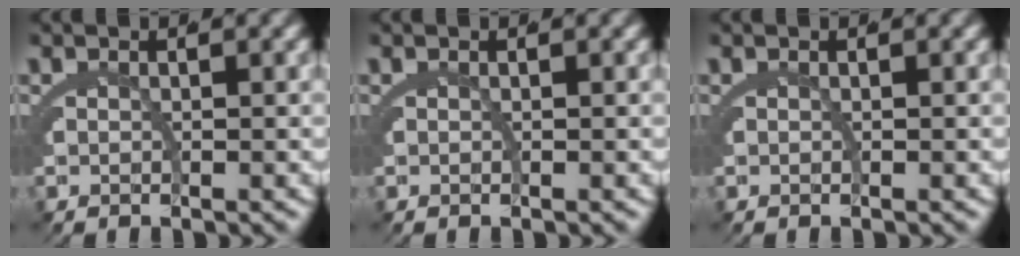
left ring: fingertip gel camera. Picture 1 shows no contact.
{"total": 0.0}
{"total": 0.0}